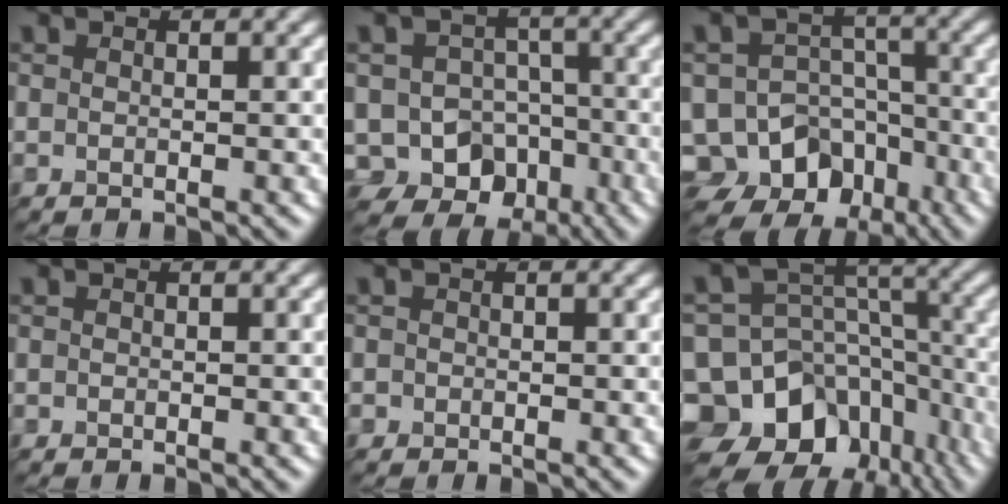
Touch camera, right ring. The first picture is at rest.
{"total": 10.4, "force": [-5.3, 8.7, 1.9], "torque": [-0.026, -0.014, -0.077]}
{"total": 12.9, "force": [-8.7, 9.2, 2.2], "torque": [-0.039, -0.018, -0.127]}
{"total": 1.1, "force": [-0.6, -0.7, -0.7], "torque": [-0.002, -0.001, 0.004]}
{"total": 1.4, "force": [-0.7, -0.7, -1.0], "torque": [0.001, 0.001, 0.004]}
{"total": 13.9, "force": [-9.0, 9.7, 4.3], "torque": [-0.125, 0.009, -0.110]}